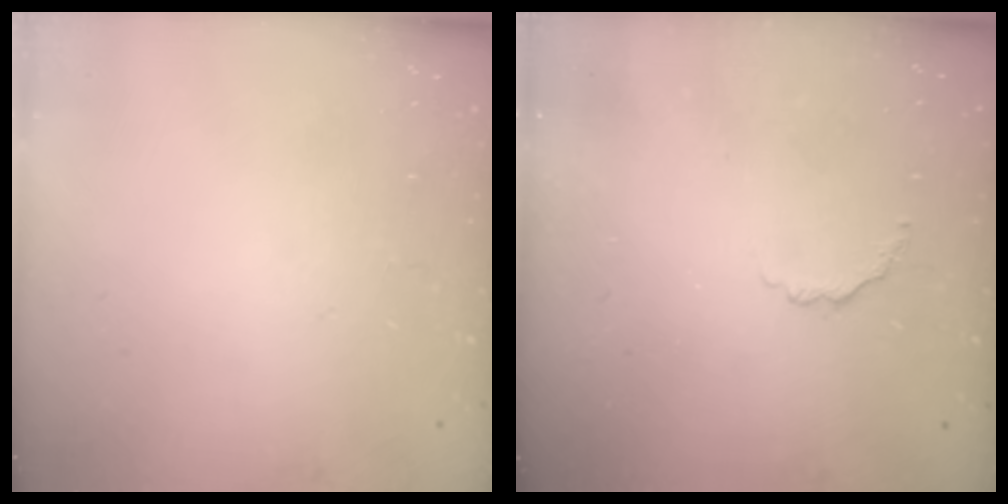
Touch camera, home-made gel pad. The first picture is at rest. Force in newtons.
{"total": 4.0, "press": 3.8, "slide": 1.2}